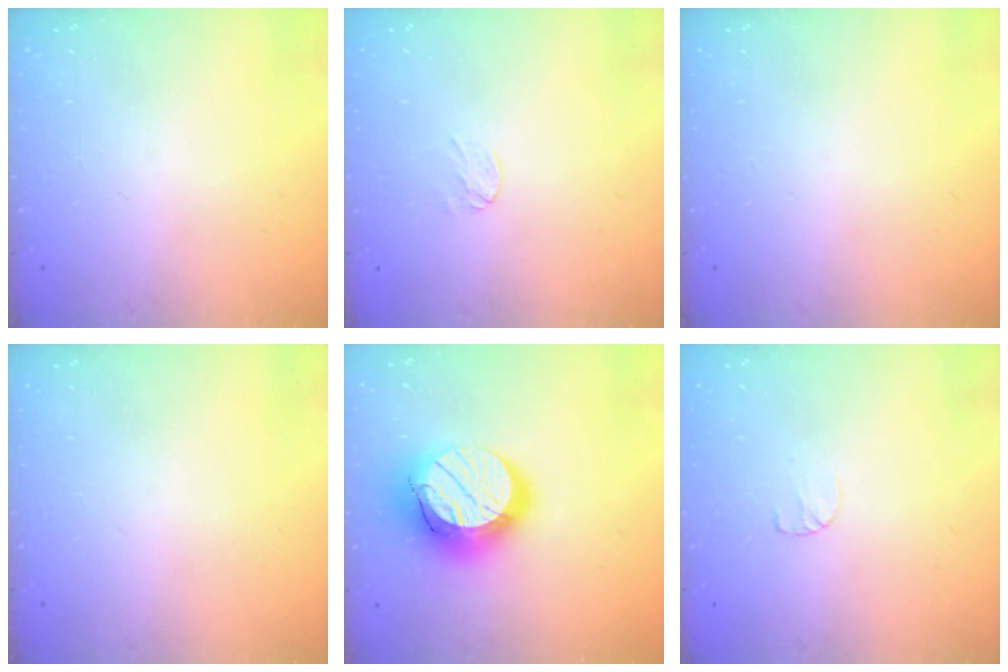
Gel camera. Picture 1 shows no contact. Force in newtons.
{"total": 3.0, "press": 3.0, "slide": 0.2}
{"total": 0.0}
{"total": 0.0}
{"total": 17.7, "press": 17.7, "slide": 1.6}
{"total": 3.8, "press": 3.8, "slide": 0.4}